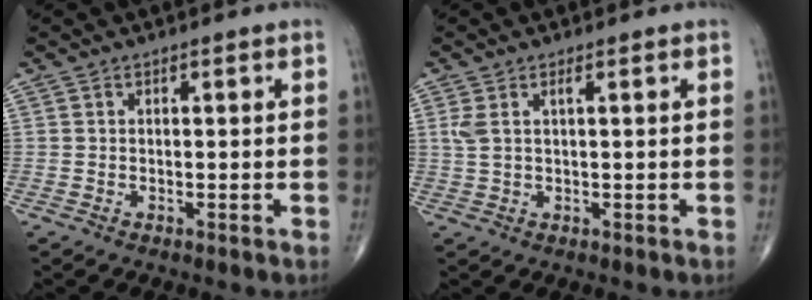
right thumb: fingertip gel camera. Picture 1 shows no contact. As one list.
[{"total": 3.0, "force": [1.1, 0.9, 2.7], "torque": [-0.072, 0.009, 0.029]}]